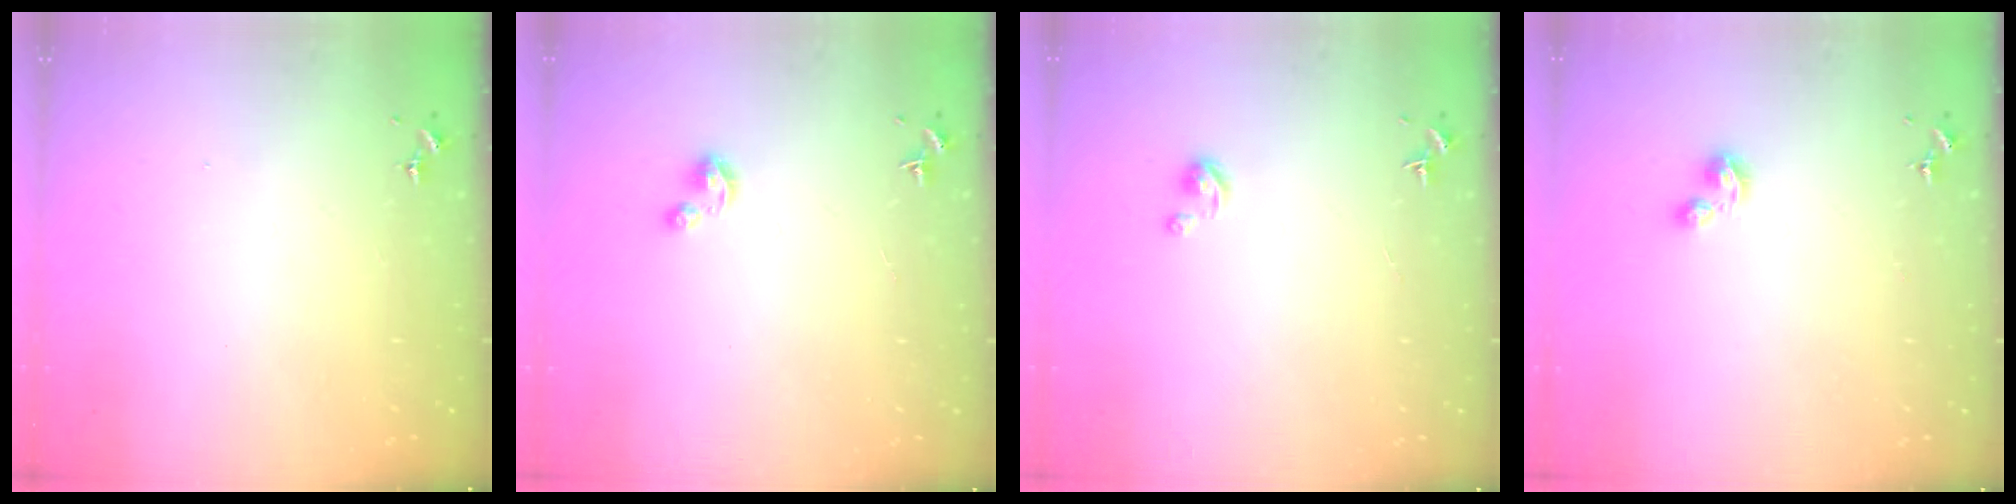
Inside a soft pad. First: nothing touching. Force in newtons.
{"total": 2.7, "press": 2.7, "slide": 0.3}
{"total": 2.7, "press": 2.6, "slide": 0.3}
{"total": 2.3, "press": 2.3, "slide": 0.4}